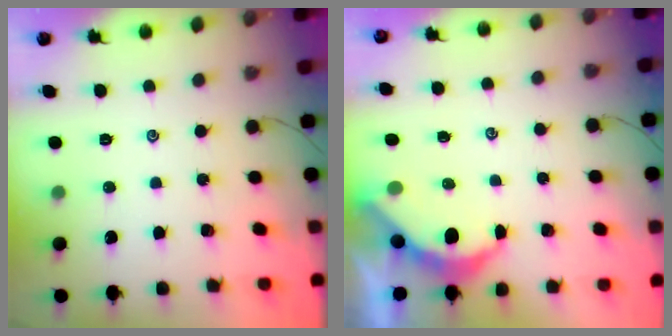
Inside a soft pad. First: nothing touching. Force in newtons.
{"total": 5.4, "press": 5.4, "slide": 0.4}